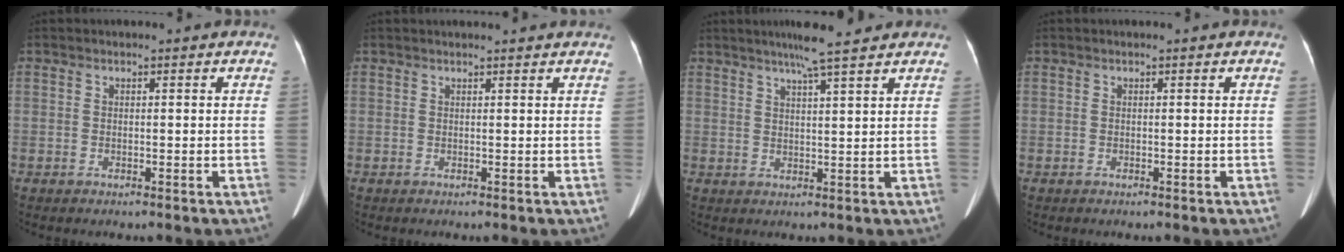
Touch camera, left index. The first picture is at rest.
{"total": 3.9, "force": [3.8, 0.0, 1.1], "torque": [-0.013, 0.022, 0.043]}
{"total": 5.7, "force": [4.2, -0.5, 3.8], "torque": [-0.065, 0.011, 0.069]}
{"total": 0.0}